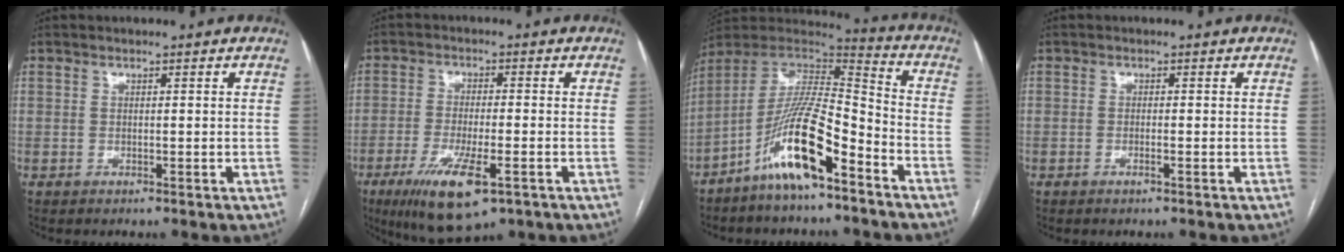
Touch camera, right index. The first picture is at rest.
{"total": 11.0, "force": [-5.5, 2.5, 9.1], "torque": [-0.169, -0.026, -0.084]}
{"total": 15.3, "force": [-8.8, 2.8, 12.1], "torque": [-0.236, 0.006, -0.156]}
{"total": 0.9, "force": [-0.5, 0.0, 0.8], "torque": [-0.018, -0.001, -0.008]}